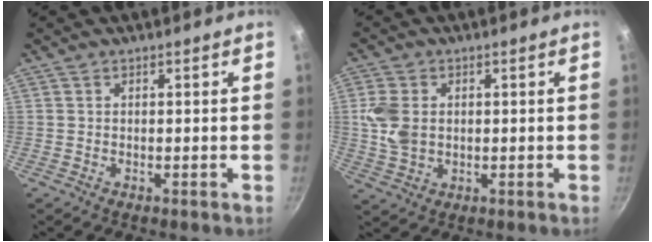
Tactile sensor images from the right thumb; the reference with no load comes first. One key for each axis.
{"total": 7.0, "fx": 0.8, "fy": 5.1, "fz": 4.7, "tx": -0.092, "ty": -0.001, "tz": 0.016}